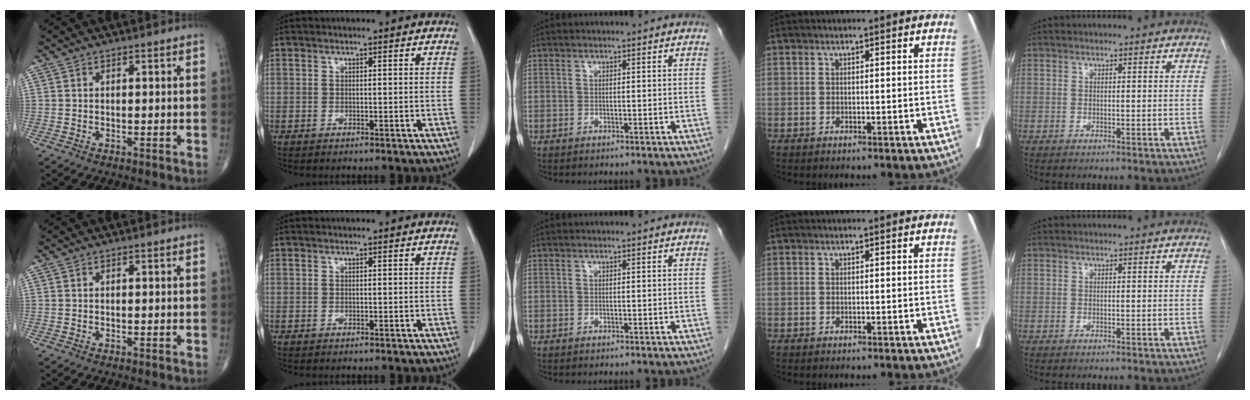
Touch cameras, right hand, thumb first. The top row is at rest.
{}